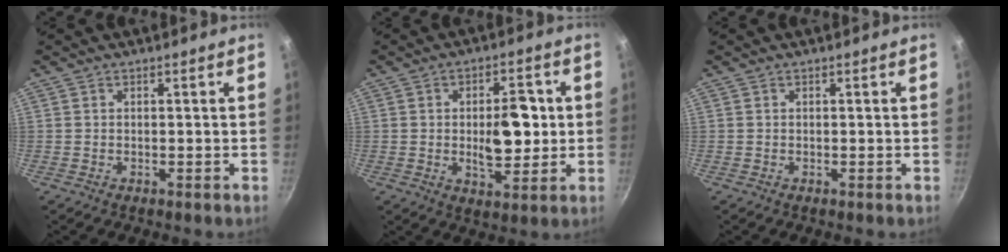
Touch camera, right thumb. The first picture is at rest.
{"total": 10.2, "force": [0.1, 5.4, 8.7], "torque": [-0.098, -0.001, 0.004]}
{"total": 0.0}